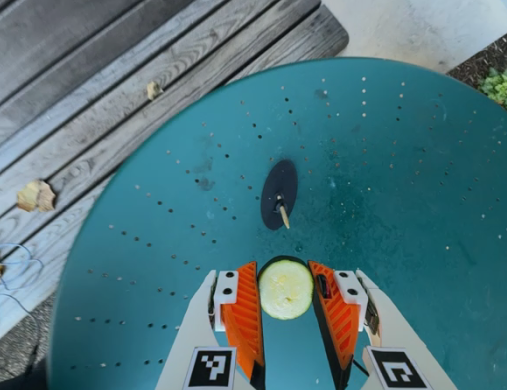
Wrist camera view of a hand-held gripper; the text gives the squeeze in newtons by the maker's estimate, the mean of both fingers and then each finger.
{"total": 11.3, "left": 11.6, "right": 10.9}